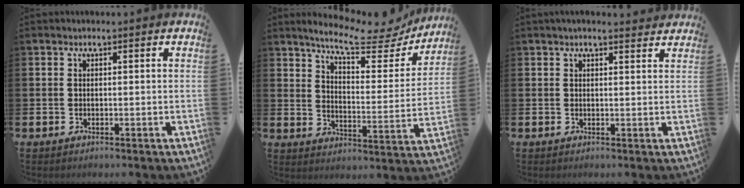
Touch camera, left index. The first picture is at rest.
{"total": 9.4, "force": [8.3, 2.0, 3.8], "torque": [-0.078, -0.061, 0.137]}
{"total": 1.8, "force": [1.7, 0.2, 0.5], "torque": [-0.011, -0.002, 0.031]}